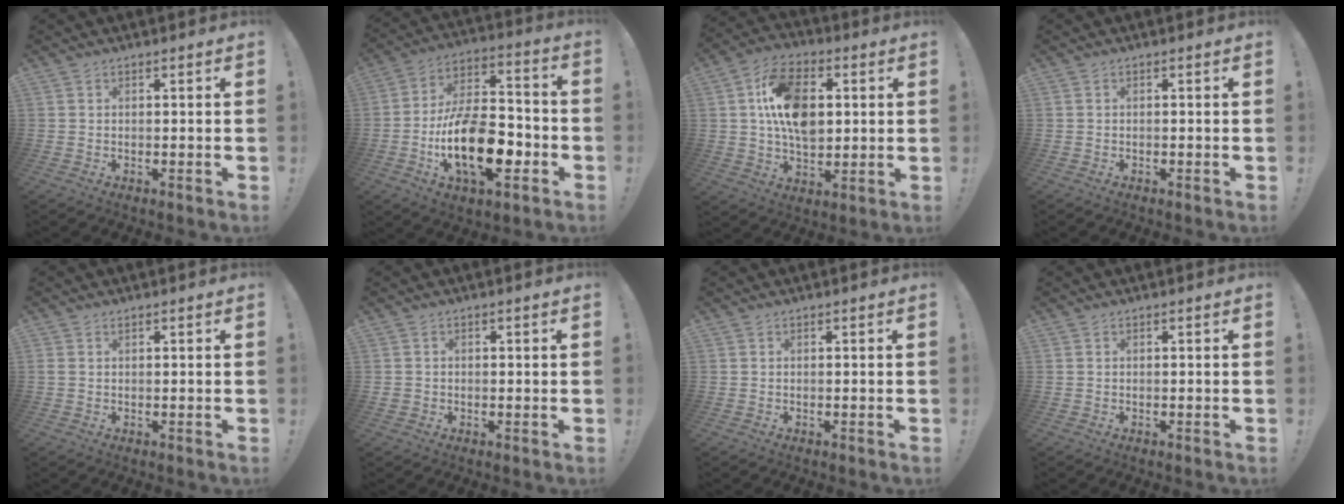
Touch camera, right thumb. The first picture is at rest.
{"total": 21.6, "force": [-7.1, 11.2, 17.0], "torque": [-0.314, 0.036, -0.110]}
{"total": 16.8, "force": [2.5, 11.1, 12.3], "torque": [-0.203, 0.012, 0.045]}
{"total": 0.0}
{"total": 0.9, "force": [0.5, 0.3, 0.6], "torque": [-0.013, 0.002, 0.010]}
{"total": 1.6, "force": [0.3, 1.5, 0.4], "torque": [-0.003, 0.001, 0.005]}
{"total": 0.0}
{"total": 0.0}